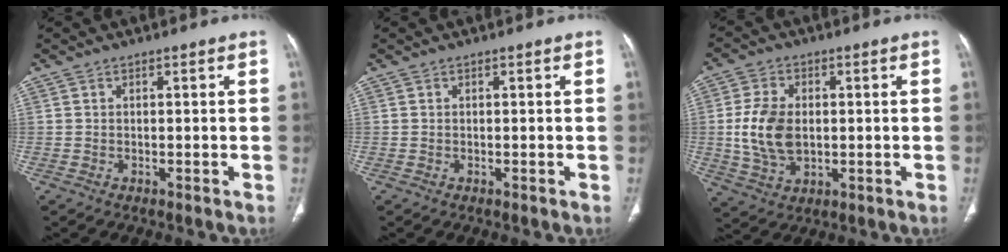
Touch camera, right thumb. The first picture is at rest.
{"total": 0.0}
{"total": 10.0, "force": [0.1, 6.6, 7.6], "torque": [-0.147, 0.000, 0.009]}